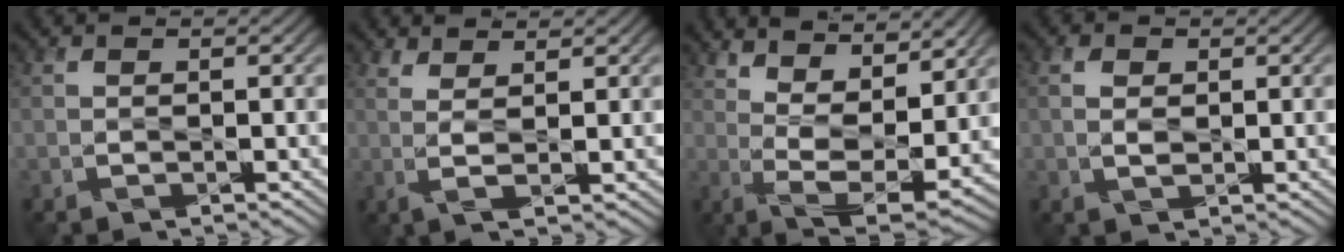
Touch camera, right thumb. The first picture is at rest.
{"total": 2.7, "force": [1.6, -0.1, 2.1], "torque": [-0.041, -0.002, 0.034]}
{"total": 11.1, "force": [6.9, 3.1, 8.1], "torque": [-0.151, -0.003, 0.112]}
{"total": 1.9, "force": [0.4, 1.2, 1.4], "torque": [-0.031, 0.001, 0.005]}